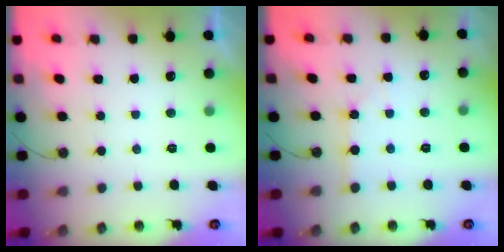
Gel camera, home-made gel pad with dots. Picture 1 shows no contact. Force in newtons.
{"total": 1.3, "press": 1.2, "slide": 0.2}